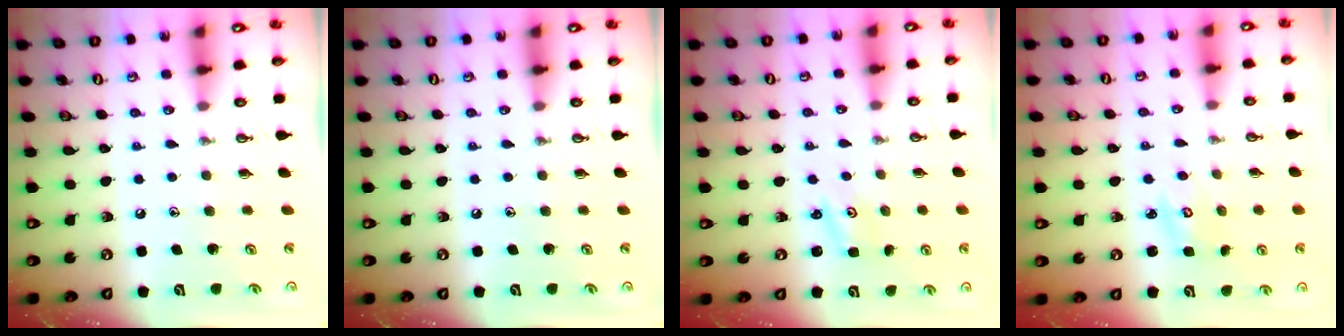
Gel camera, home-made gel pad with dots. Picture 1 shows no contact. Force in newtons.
{"total": 0.0}
{"total": 1.5, "press": 1.4, "slide": 0.2}
{"total": 3.7, "press": 3.6, "slide": 0.3}